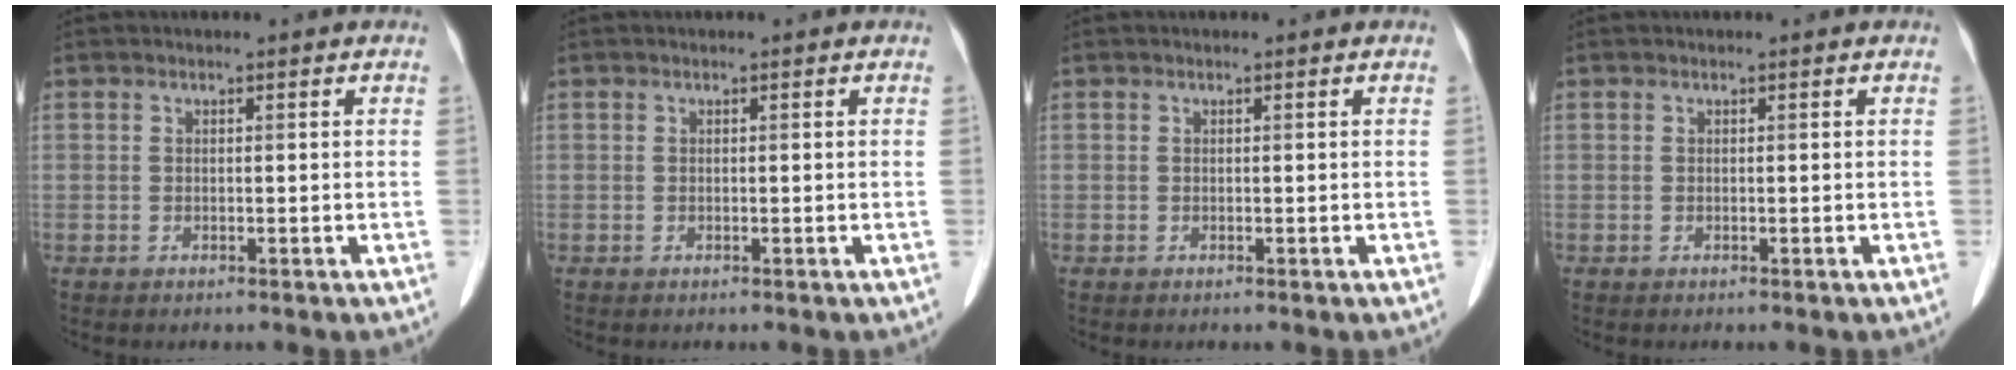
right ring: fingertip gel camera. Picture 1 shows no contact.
{"total": 0.0}
{"total": 0.0}
{"total": 0.0}